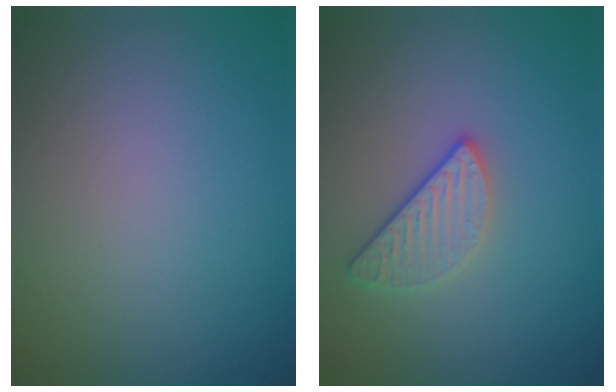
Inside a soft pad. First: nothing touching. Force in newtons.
{"total": 2.5, "press": 2.3, "slide": 1.0}